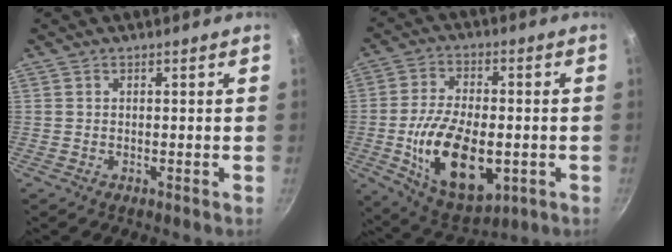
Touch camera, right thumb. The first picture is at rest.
{"total": 18.4, "force": [-3.5, 9.9, 15.0], "torque": [-0.250, 0.004, -0.049]}